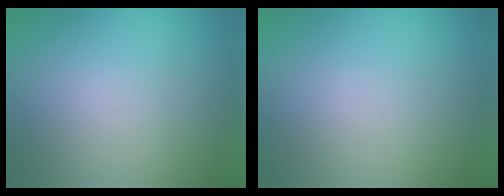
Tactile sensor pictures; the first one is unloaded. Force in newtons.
{"total": 0.0}